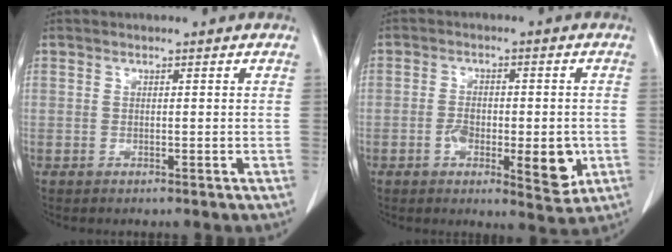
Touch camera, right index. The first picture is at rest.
{"total": 9.3, "force": [-2.4, 3.7, 8.2], "torque": [-0.108, -0.007, -0.029]}